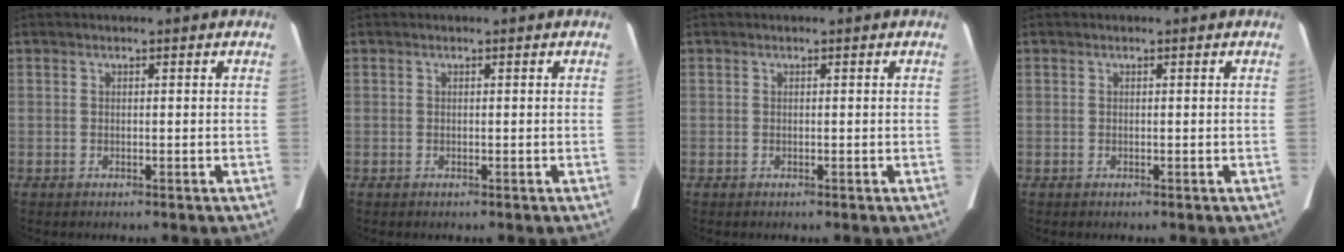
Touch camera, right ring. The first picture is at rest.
{"total": 0.0}
{"total": 0.0}
{"total": 0.0}